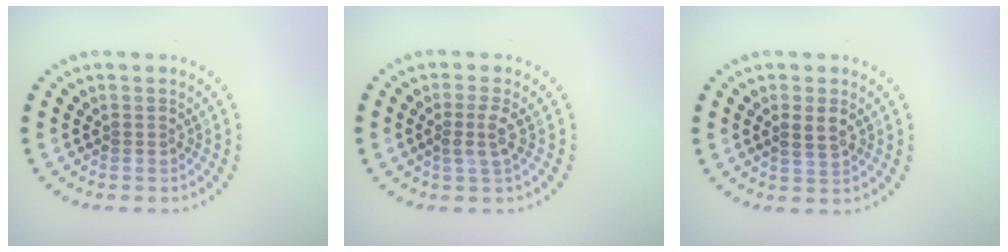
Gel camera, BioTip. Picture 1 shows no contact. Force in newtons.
{"total": 1.6, "press": 1.3, "slide": 0.9}
{"total": 1.9, "press": 1.8, "slide": 0.4}